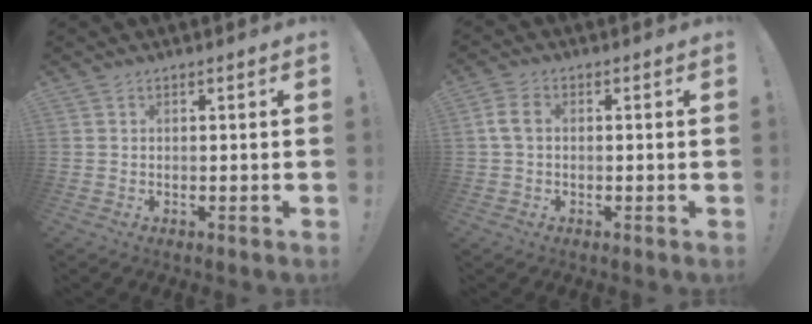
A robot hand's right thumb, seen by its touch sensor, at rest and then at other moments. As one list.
[{"total": 4.2, "force": [0.5, 2.7, 3.2], "torque": [-0.064, 0.010, 0.012]}]